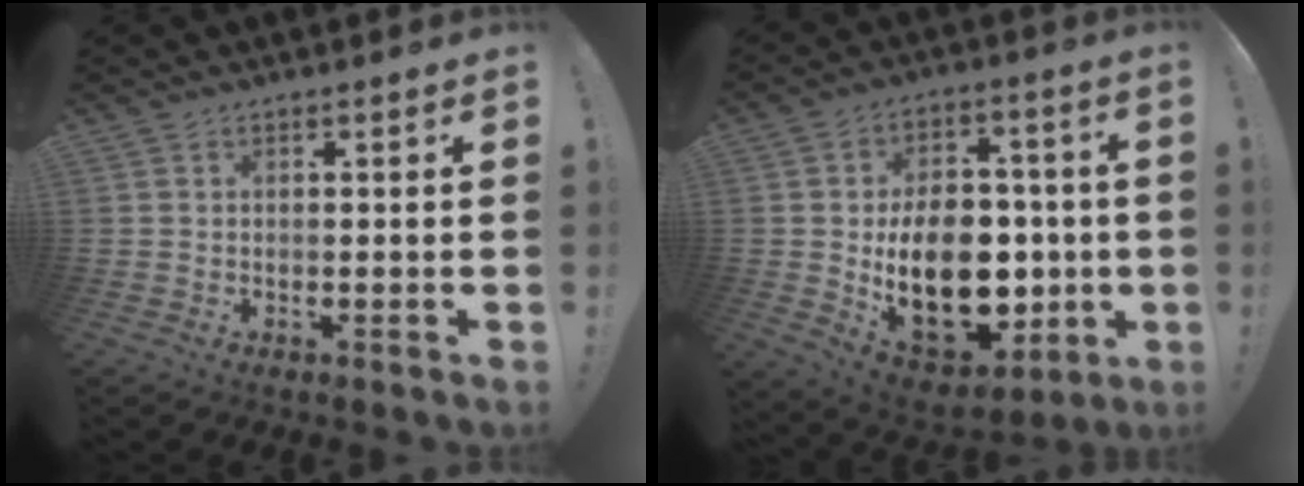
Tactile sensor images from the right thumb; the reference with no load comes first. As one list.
[{"total": 22.4, "force": [-1.8, 15.3, 16.3], "torque": [-0.261, -0.008, -0.009]}]